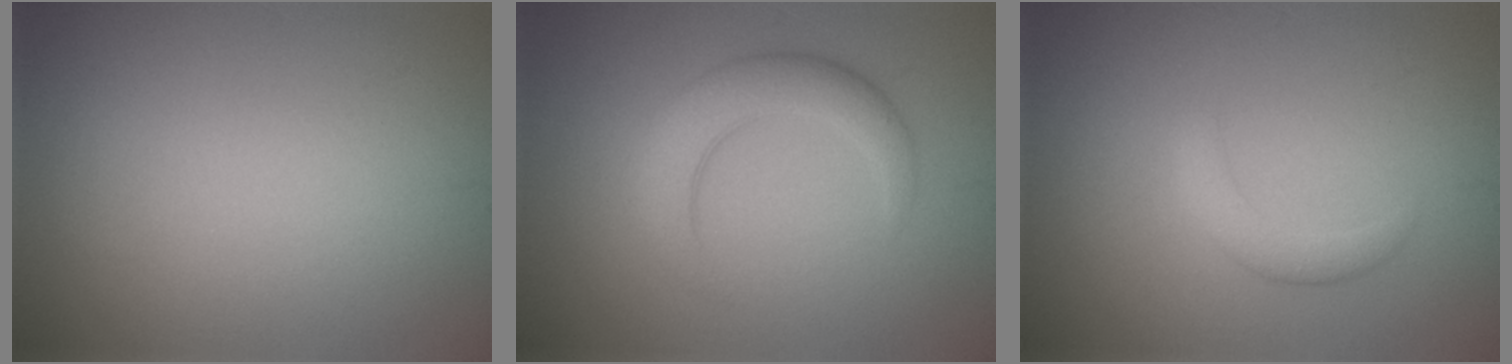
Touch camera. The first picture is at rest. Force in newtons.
{"total": 3.8, "press": 3.8, "slide": 0.1}
{"total": 1.9, "press": 1.9, "slide": 0.1}